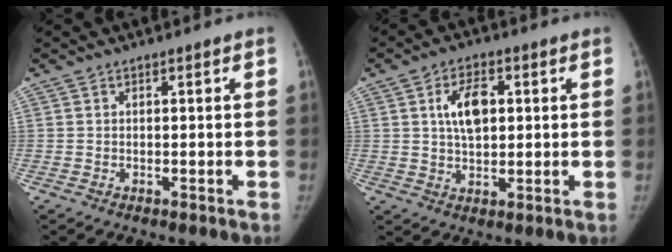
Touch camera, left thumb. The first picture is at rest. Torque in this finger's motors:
{"motor_torque": [-0.29, 0.36, 0.18, 0.24, 0.02]}